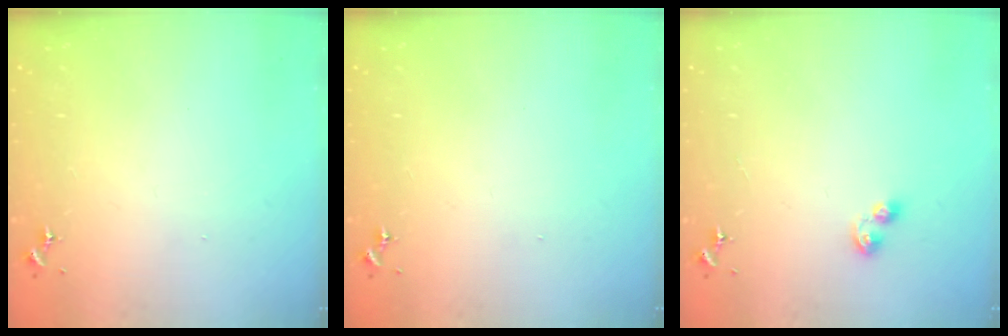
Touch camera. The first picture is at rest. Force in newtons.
{"total": 0.0}
{"total": 4.5, "press": 4.4, "slide": 0.4}